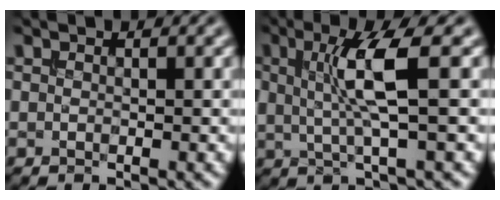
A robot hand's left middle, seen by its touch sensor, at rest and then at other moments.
{"total": 4.8, "force": [0.9, 0.7, 4.6], "torque": [-0.097, -0.002, 0.020]}